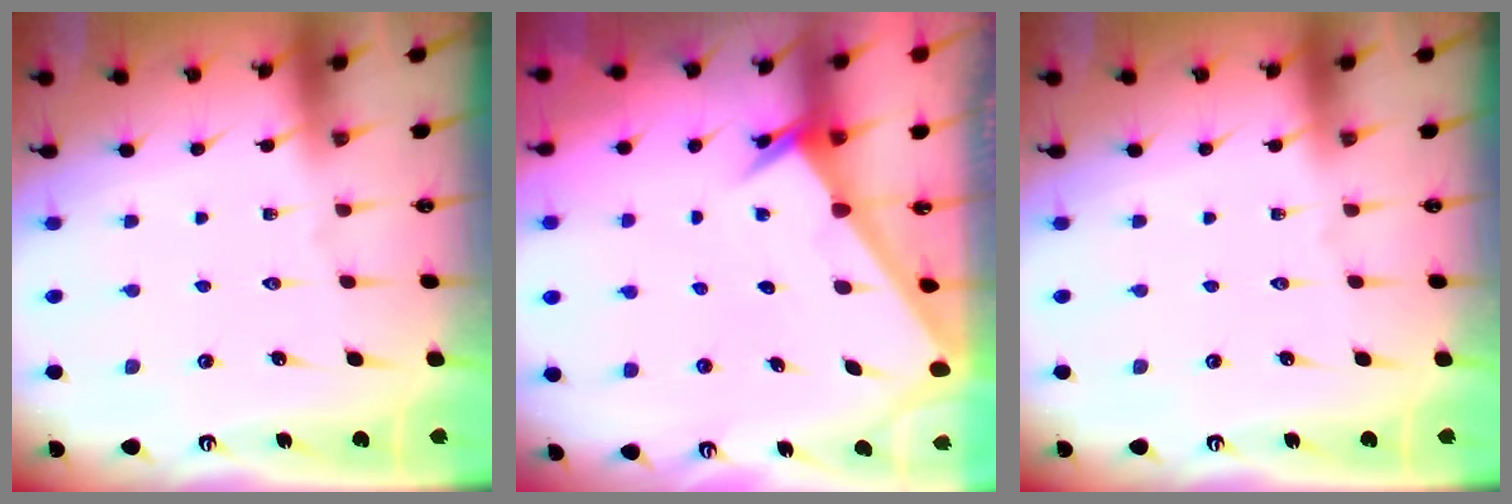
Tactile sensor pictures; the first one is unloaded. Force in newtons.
{"total": 2.0, "press": 2.0, "slide": 0.2}
{"total": 0.0}